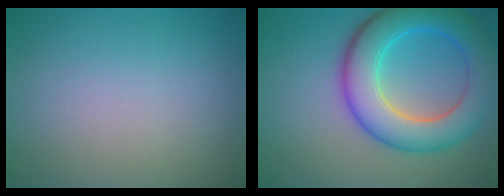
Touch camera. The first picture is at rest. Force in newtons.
{"total": 8.7, "press": 8.7, "slide": 0.4}